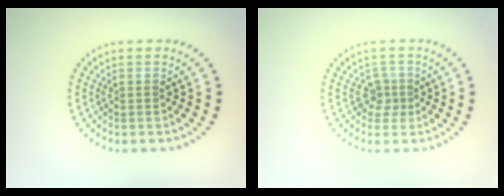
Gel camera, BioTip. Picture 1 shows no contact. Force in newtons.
{"total": 1.7, "press": 1.3, "slide": 1.2}